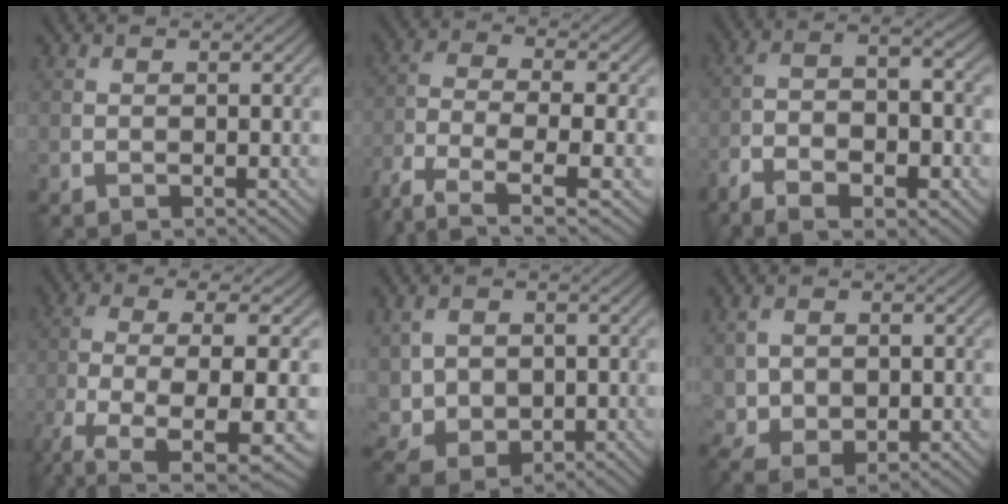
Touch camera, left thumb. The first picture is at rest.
{"total": 8.3, "force": [-4.7, 2.7, 6.3], "torque": [-0.133, -0.010, -0.098]}
{"total": 11.4, "force": [-6.2, 3.6, 8.9], "torque": [-0.170, -0.014, -0.102]}
{"total": 10.4, "force": [-4.9, 2.7, 8.8], "torque": [-0.173, -0.018, -0.083]}
{"total": 4.9, "force": [0.2, 4.1, 2.8], "torque": [-0.068, -0.013, 0.009]}
{"total": 4.0, "force": [0.3, 3.1, 2.5], "torque": [-0.052, -0.009, 0.011]}